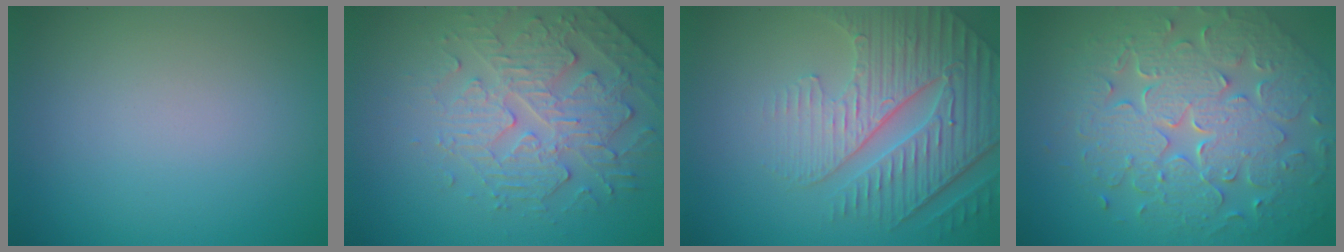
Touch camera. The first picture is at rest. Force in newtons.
{"total": 4.8, "press": 3.6, "slide": 3.2}
{"total": 6.5, "press": 5.2, "slide": 3.9}
{"total": 8.7, "press": 6.3, "slide": 6.1}